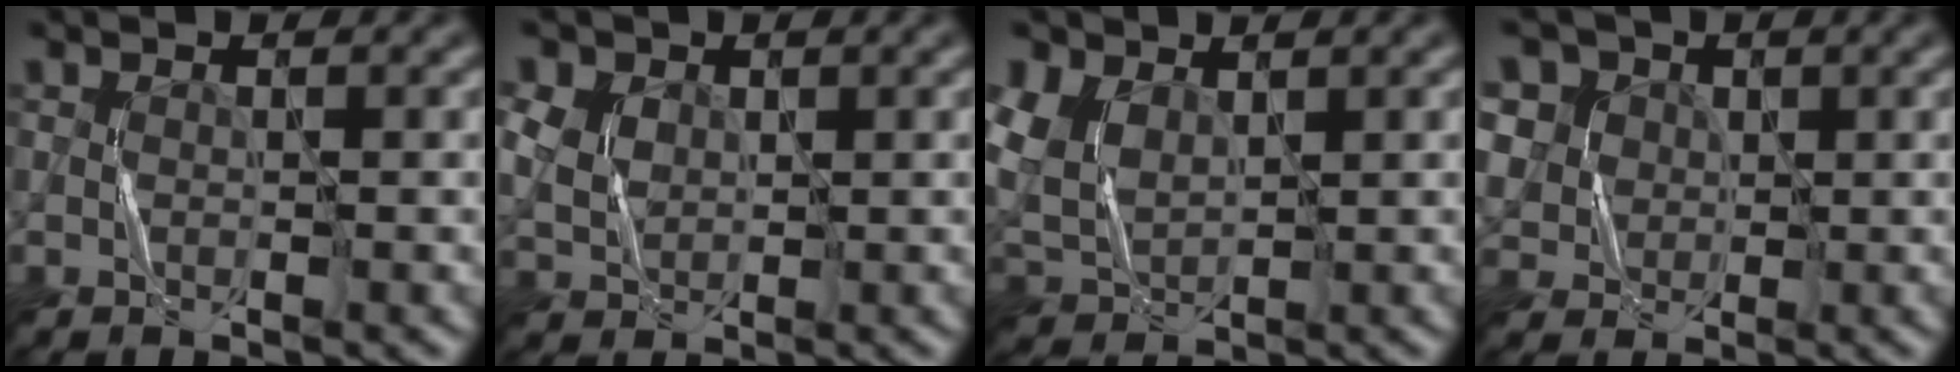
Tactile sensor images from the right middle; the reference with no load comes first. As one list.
[{"total": 3.9, "force": [1.3, 3.1, 1.9], "torque": [-0.059, 0.011, 0.031]}, {"total": 4.1, "force": [1.7, 2.9, 2.3], "torque": [-0.064, -0.003, 0.036]}, {"total": 6.7, "force": [3.1, 5.4, 2.3], "torque": [-0.059, 0.012, 0.046]}]